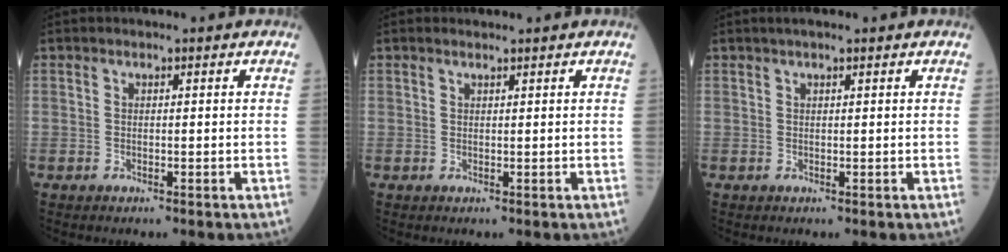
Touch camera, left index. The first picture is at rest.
{"total": 0.7, "force": [0.7, -0.1, 0.1], "torque": [-0.008, 0.002, 0.013]}
{"total": 2.2, "force": [1.7, 0.2, 1.4], "torque": [-0.020, 0.017, 0.025]}